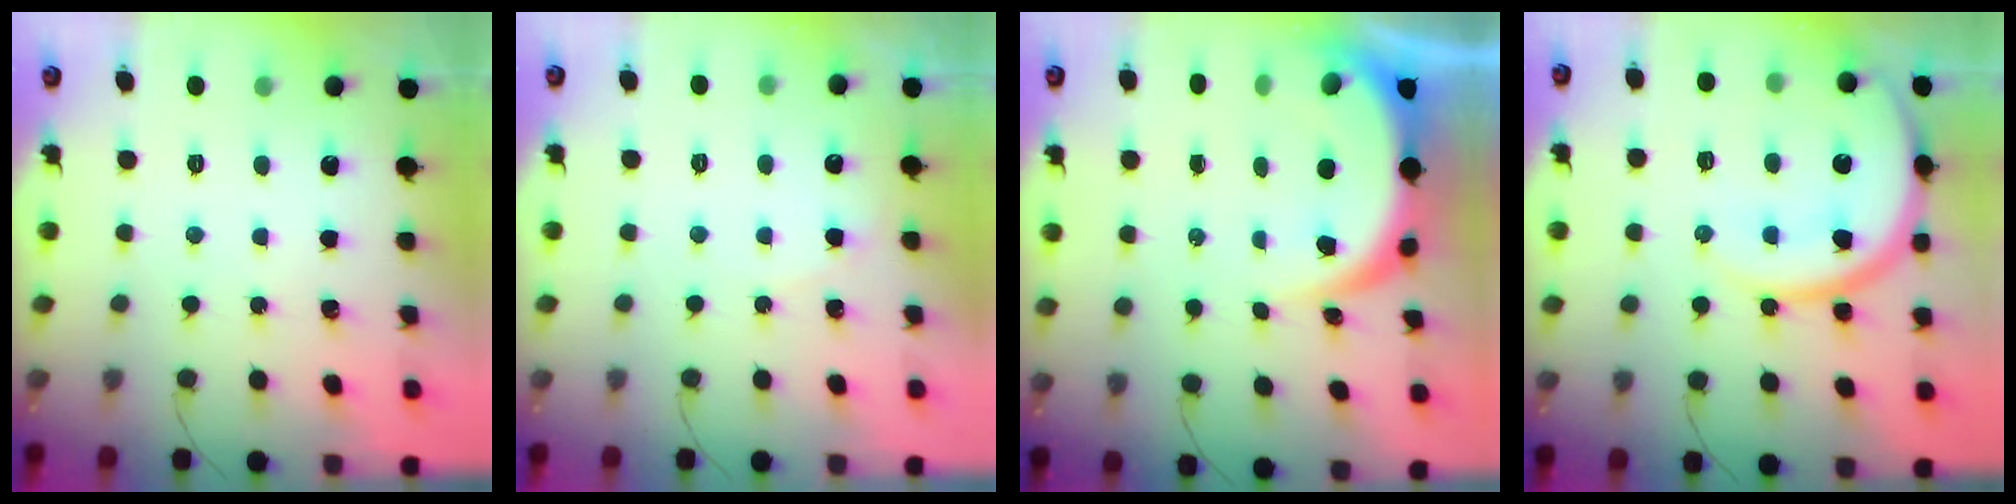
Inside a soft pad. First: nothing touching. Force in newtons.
{"total": 2.7, "press": 2.7, "slide": 0.2}
{"total": 8.8, "press": 8.7, "slide": 0.8}
{"total": 17.0, "press": 16.9, "slide": 1.8}